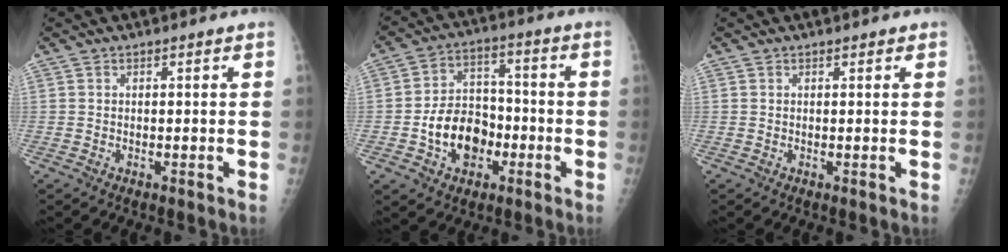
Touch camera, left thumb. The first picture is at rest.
{"total": 11.8, "force": [-3.6, 8.7, 7.1], "torque": [-0.083, 0.034, -0.063]}
{"total": 0.7, "force": [0.5, 0.4, 0.3], "torque": [-0.001, -0.002, 0.004]}